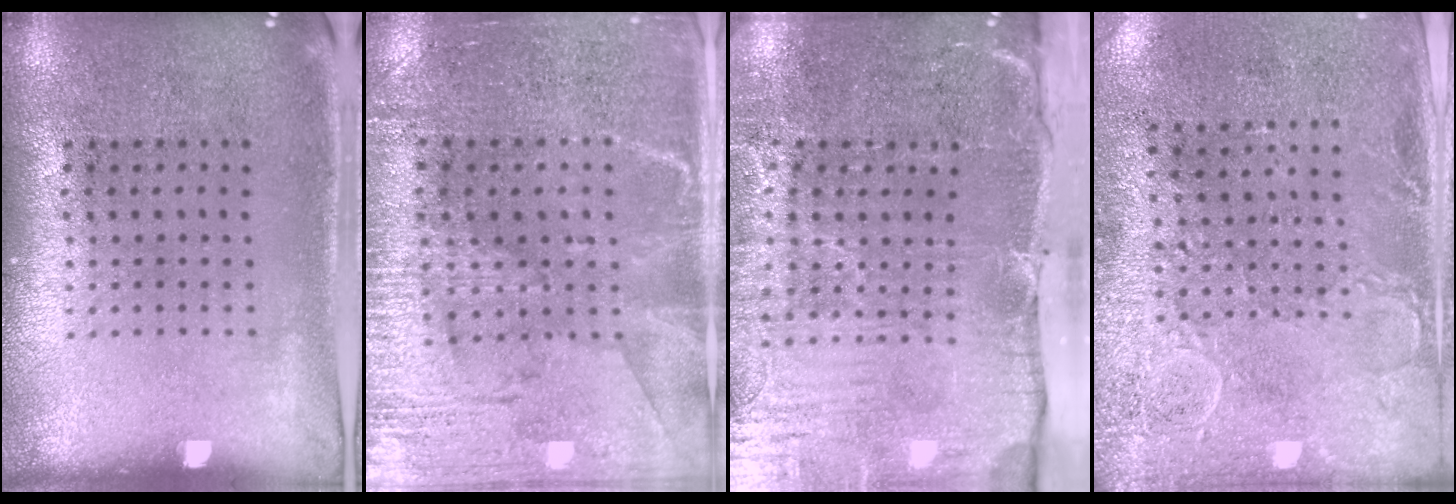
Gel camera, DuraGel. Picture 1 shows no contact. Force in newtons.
{"total": 3.3, "press": 2.8, "slide": 1.7}
{"total": 5.4, "press": 4.5, "slide": 3.1}
{"total": 3.0, "press": 2.2, "slide": 2.0}